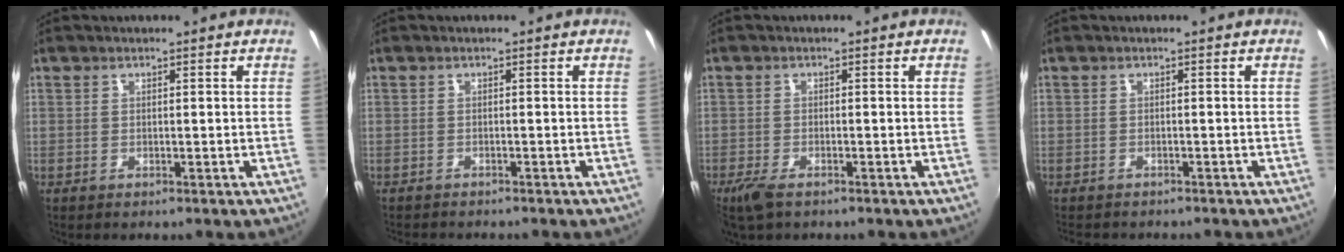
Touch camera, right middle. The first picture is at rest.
{"total": 2.4, "force": [-2.3, 0.4, 0.7], "torque": [-0.021, -0.014, -0.036]}
{"total": 4.2, "force": [-2.9, 1.5, 2.6], "torque": [-0.067, -0.013, -0.056]}
{"total": 2.5, "force": [-2.3, 1.0, 0.5], "torque": [-0.018, -0.007, -0.038]}